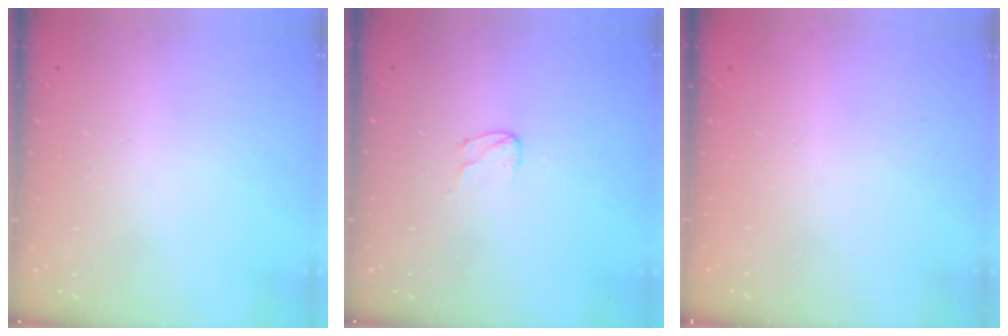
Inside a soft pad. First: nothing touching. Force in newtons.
{"total": 4.4, "press": 4.4, "slide": 0.4}
{"total": 0.0}